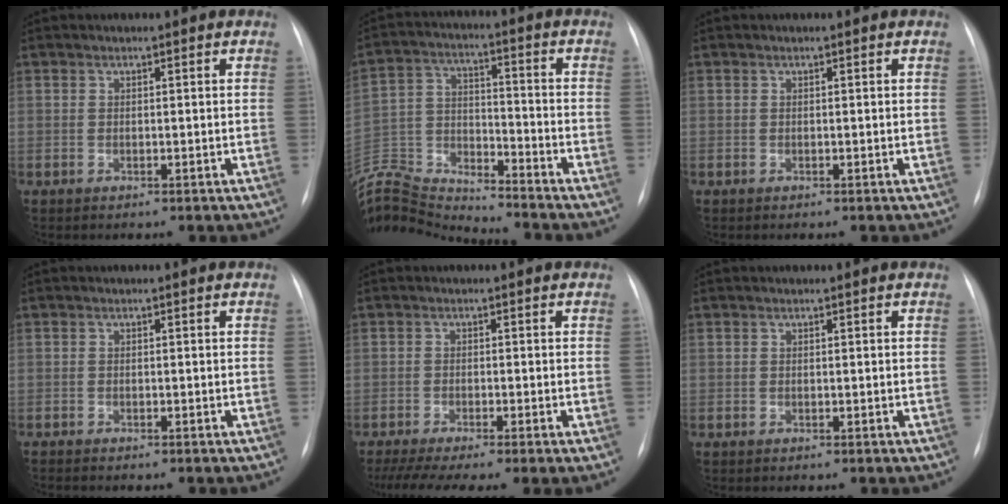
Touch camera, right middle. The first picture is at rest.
{"total": 18.2, "force": [-17.8, 1.1, 3.5], "torque": [-0.086, 0.026, -0.307]}
{"total": 0.0}
{"total": 1.7, "force": [-1.5, 0.2, 0.7], "torque": [-0.008, -0.003, -0.018]}
{"total": 8.7, "force": [-6.5, 0.6, 5.8], "torque": [-0.085, -0.015, -0.106]}
{"total": 0.0}